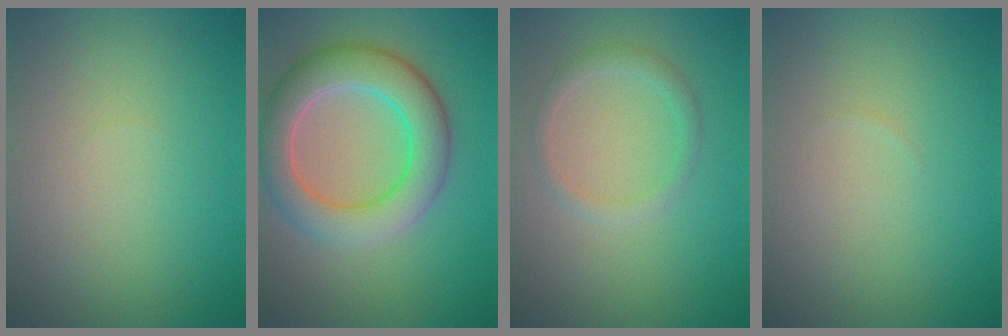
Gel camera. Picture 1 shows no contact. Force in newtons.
{"total": 6.7, "press": 6.7, "slide": 0.2}
{"total": 1.7, "press": 1.7, "slide": 0.1}
{"total": 0.0}